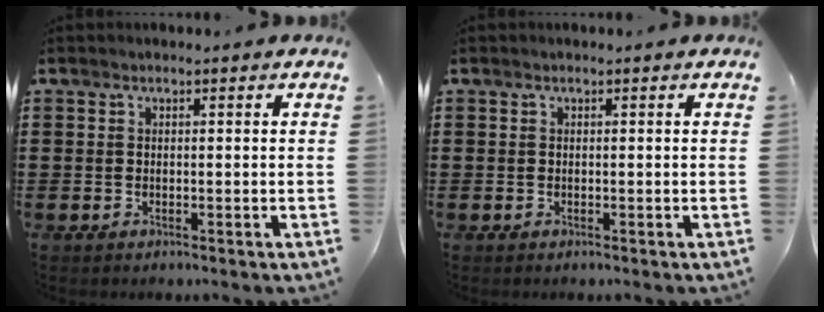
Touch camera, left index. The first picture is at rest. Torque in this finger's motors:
{"motor_torque": [0.00, 0.00, 0.00, 0.00]}